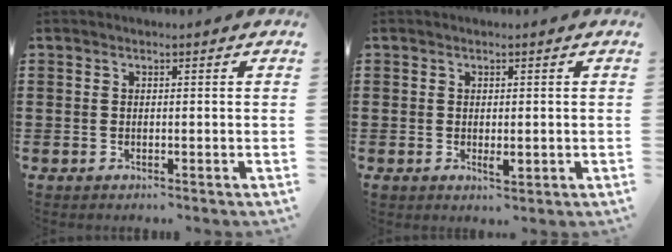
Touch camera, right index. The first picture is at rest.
{"total": 1.5, "force": [-0.2, 0.8, 1.3], "torque": [-0.025, 0.000, -0.002]}